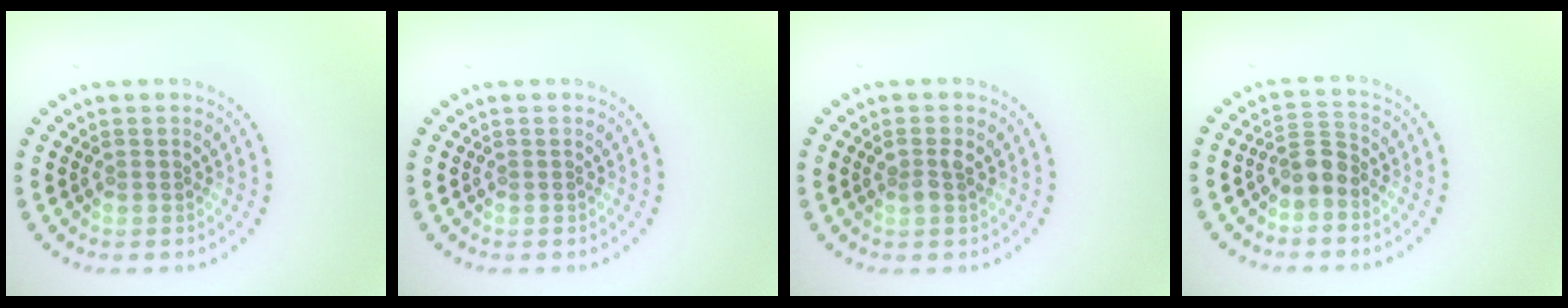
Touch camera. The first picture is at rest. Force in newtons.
{"total": 0.0}
{"total": 1.0, "press": 1.0, "slide": 0.3}
{"total": 2.2, "press": 1.8, "slide": 1.2}